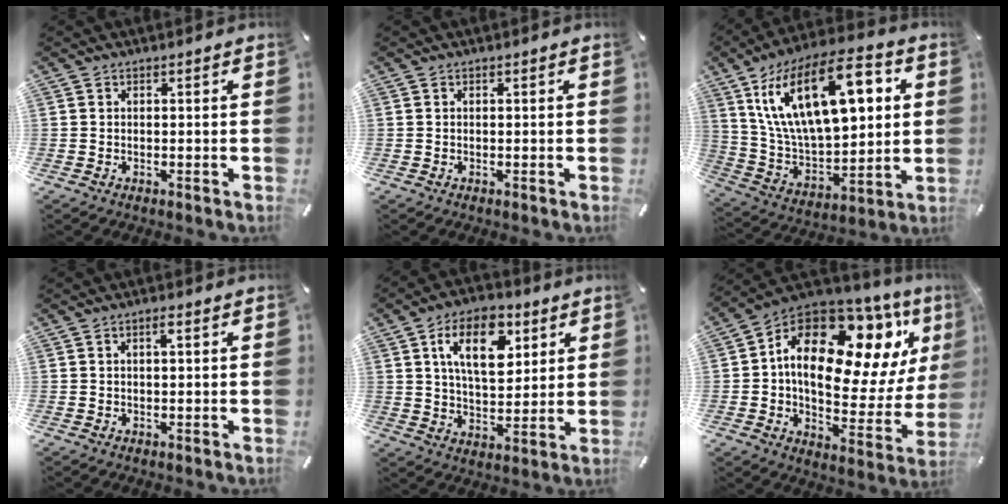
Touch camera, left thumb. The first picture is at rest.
{"total": 0.0}
{"total": 25.3, "force": [9.9, 13.0, 19.4], "torque": [-0.366, -0.031, 0.156]}
{"total": 1.7, "force": [0.5, 0.5, 1.5], "torque": [-0.030, 0.005, 0.007]}
{"total": 14.3, "force": [5.9, 8.2, 10.1], "torque": [-0.156, -0.004, 0.101]}
{"total": 20.9, "force": [8.6, 12.2, 14.6], "torque": [-0.224, -0.061, 0.143]}